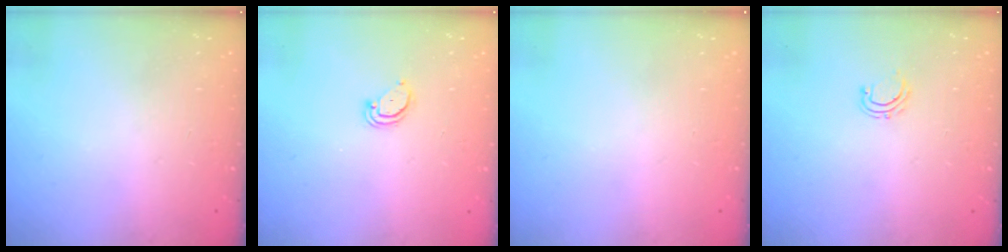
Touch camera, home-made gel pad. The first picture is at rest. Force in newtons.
{"total": 2.6, "press": 2.6, "slide": 0.2}
{"total": 0.0}
{"total": 5.3, "press": 5.2, "slide": 0.6}